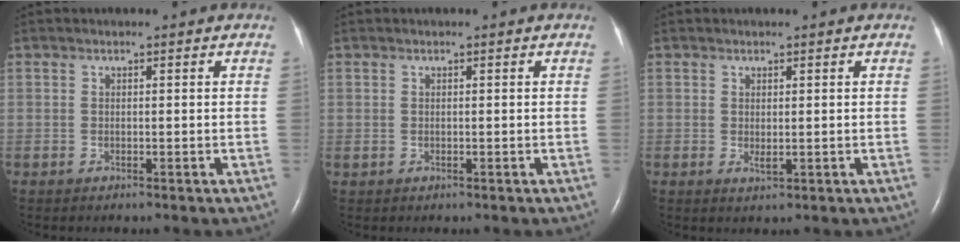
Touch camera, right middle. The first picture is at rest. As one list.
[{"total": 0.0}, {"total": 1.1, "force": [0.0, 0.5, 1.0], "torque": [-0.022, -0.005, 0.005]}]